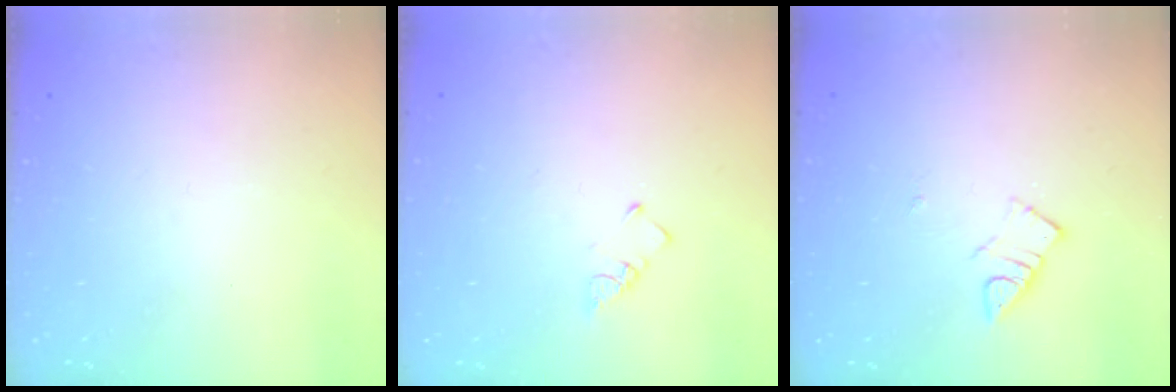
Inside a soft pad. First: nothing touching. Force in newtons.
{"total": 1.9, "press": 1.9, "slide": 0.3}
{"total": 2.8, "press": 2.7, "slide": 0.3}